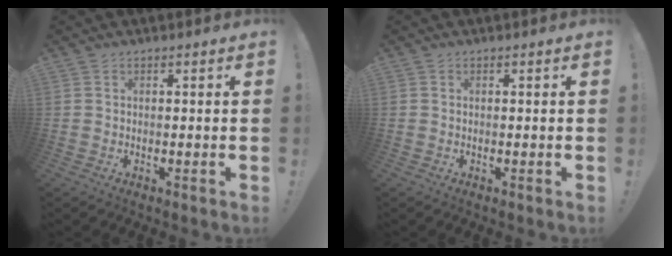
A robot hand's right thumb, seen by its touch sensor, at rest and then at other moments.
{"total": 0.0}